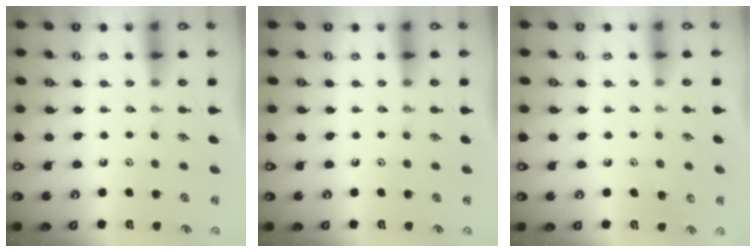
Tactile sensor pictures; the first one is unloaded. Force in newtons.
{"total": 0.0}
{"total": 4.4, "press": 4.3, "slide": 1.1}